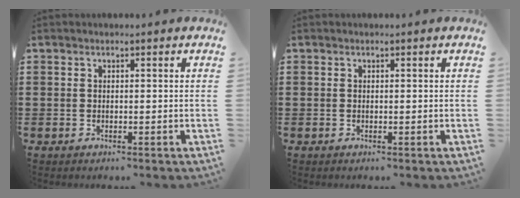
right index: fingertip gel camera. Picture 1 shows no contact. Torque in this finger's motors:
{"motor_torque": [-0.24, 0.25, 0.00, -0.01]}